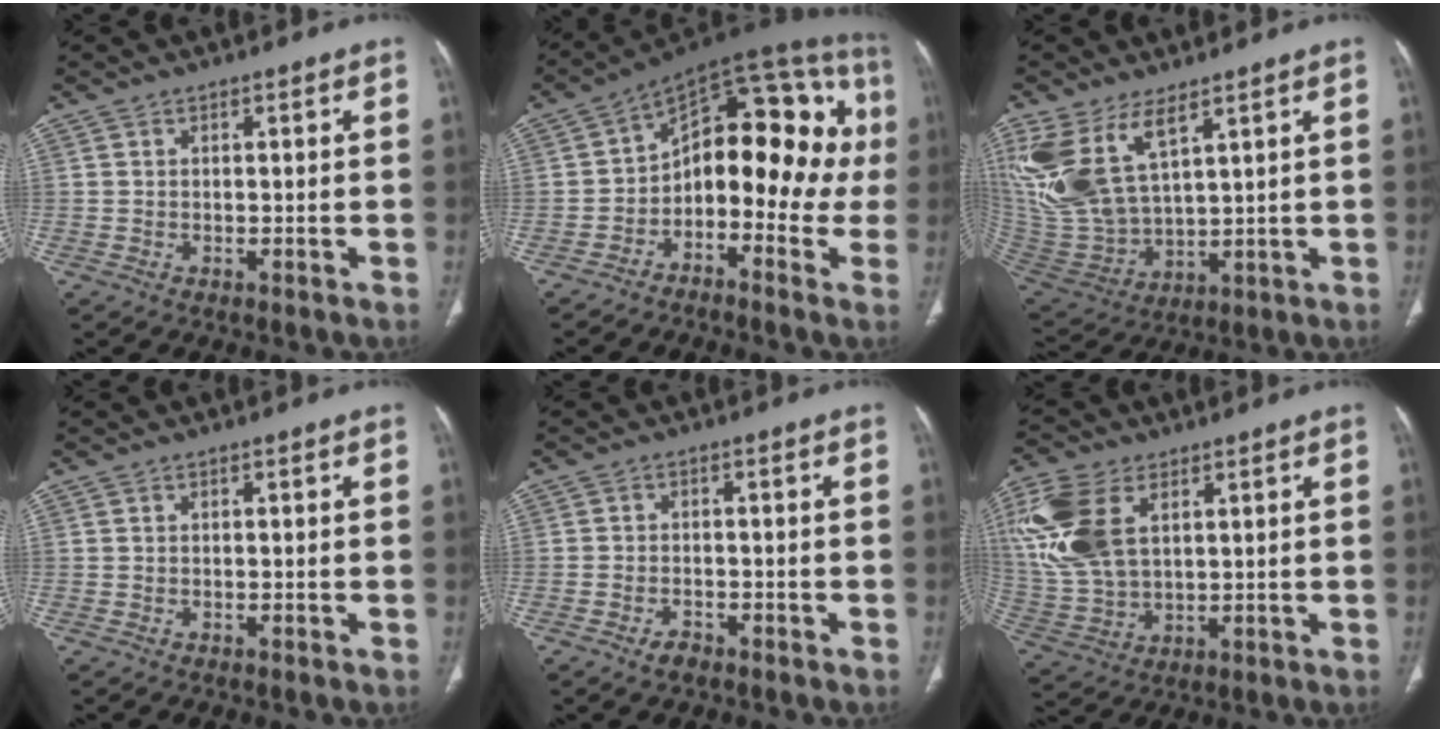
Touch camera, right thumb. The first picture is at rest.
{"total": 21.1, "force": [-1.7, 11.9, 17.4], "torque": [-0.184, 0.072, -0.035]}
{"total": 16.1, "force": [8.2, 7.5, 11.7], "torque": [-0.250, -0.033, 0.188]}
{"total": 0.0}
{"total": 2.5, "force": [-1.7, 1.3, 1.2], "torque": [-0.024, 0.009, -0.028]}
{"total": 16.5, "force": [5.5, 9.8, 12.0], "torque": [-0.274, -0.008, 0.116]}